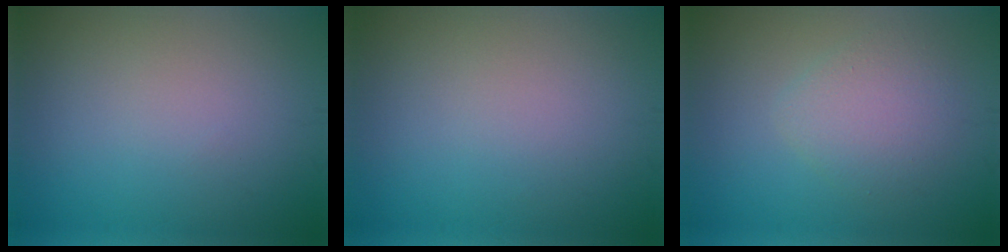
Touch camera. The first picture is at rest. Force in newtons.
{"total": 0.0}
{"total": 2.9, "press": 2.9, "slide": 0.2}